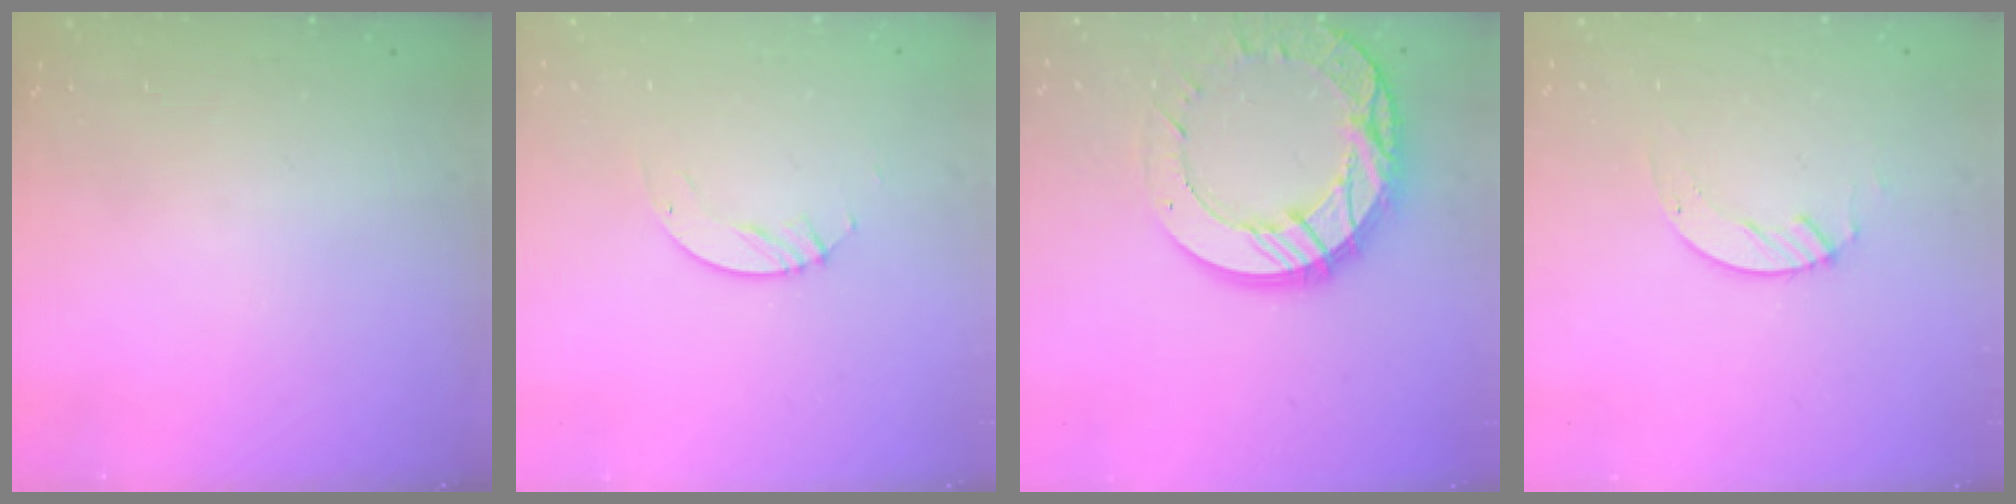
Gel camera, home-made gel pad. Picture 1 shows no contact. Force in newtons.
{"total": 4.2, "press": 4.1, "slide": 0.4}
{"total": 17.7, "press": 17.6, "slide": 1.5}
{"total": 2.4, "press": 2.4, "slide": 0.2}